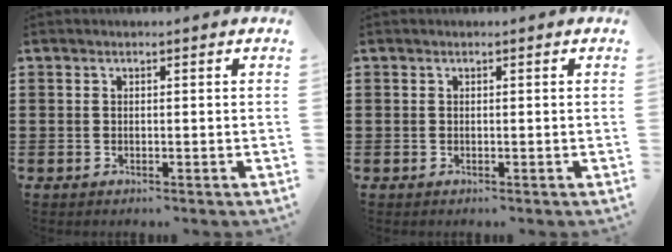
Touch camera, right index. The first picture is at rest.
{"total": 0.0}